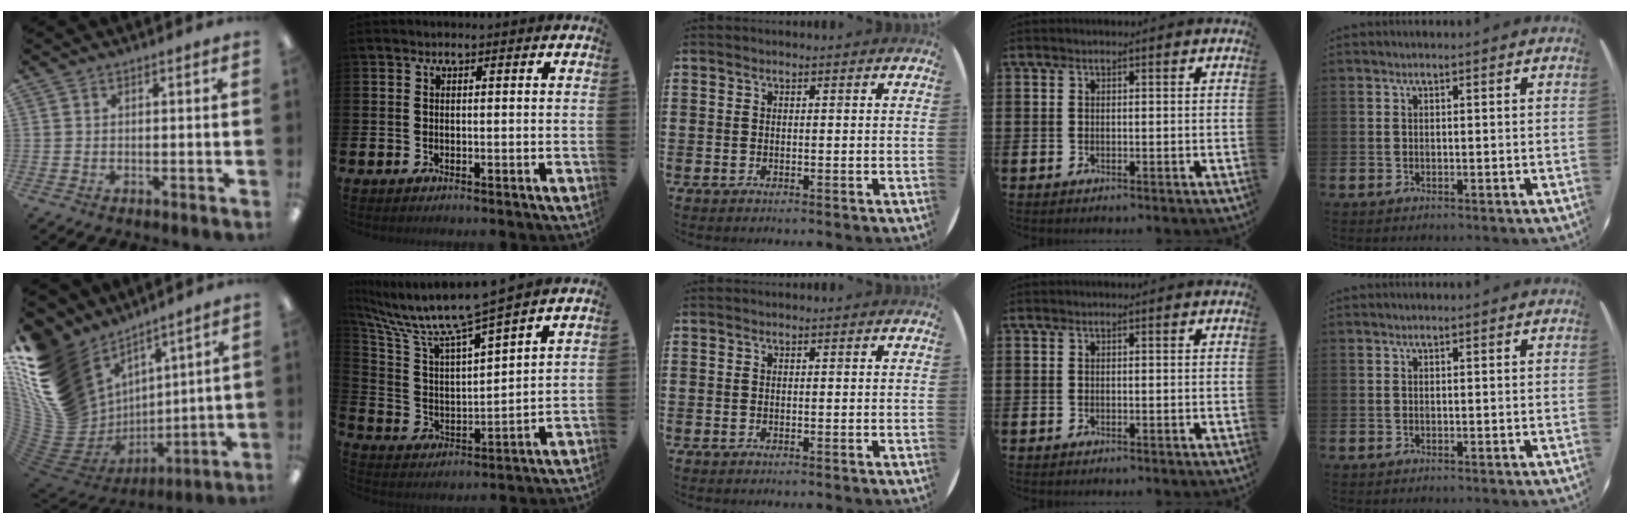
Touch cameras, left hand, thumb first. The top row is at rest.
{"thumb": {"total": 20.2, "force": [7.8, 15.1, 10.9], "torque": [-0.232, -0.082, 0.178]}, "index": {"total": 8.7, "force": [7.7, 0.2, 3.9], "torque": [-0.113, -0.053, 0.125]}}